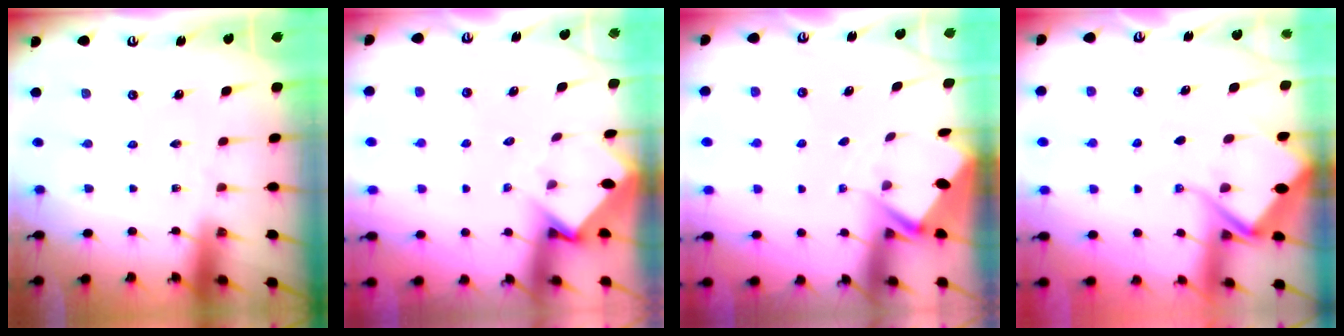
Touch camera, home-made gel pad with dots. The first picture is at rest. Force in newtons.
{"total": 3.7, "press": 3.7, "slide": 0.2}
{"total": 2.8, "press": 2.8, "slide": 0.4}
{"total": 8.0, "press": 7.9, "slide": 1.0}